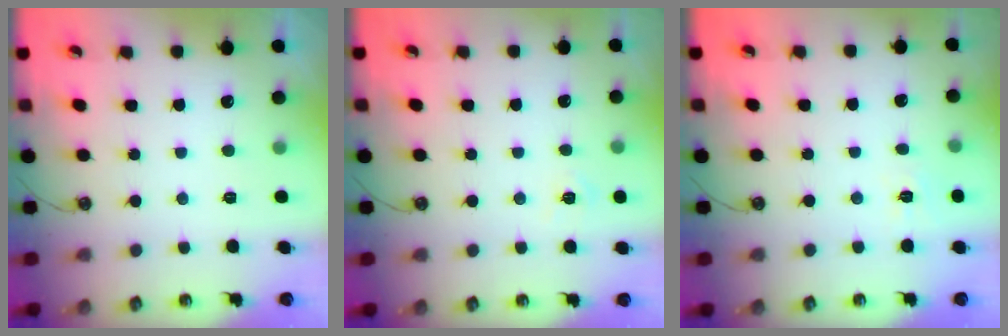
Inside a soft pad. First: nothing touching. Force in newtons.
{"total": 4.9, "press": 4.9, "slide": 0.4}
{"total": 3.5, "press": 3.4, "slide": 0.6}